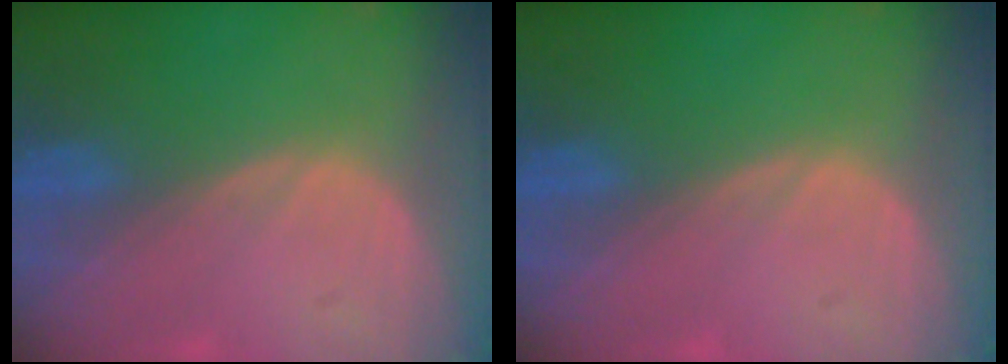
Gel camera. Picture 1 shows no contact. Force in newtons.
{"total": 0.0}